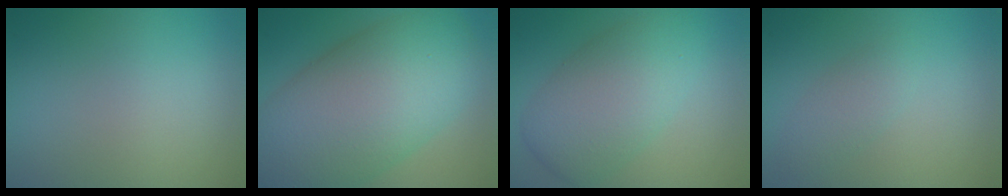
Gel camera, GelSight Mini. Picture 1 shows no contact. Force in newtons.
{"total": 13.0, "press": 12.9, "slide": 0.8}
{"total": 6.3, "press": 6.3, "slide": 0.4}
{"total": 1.9, "press": 1.9, "slide": 0.1}